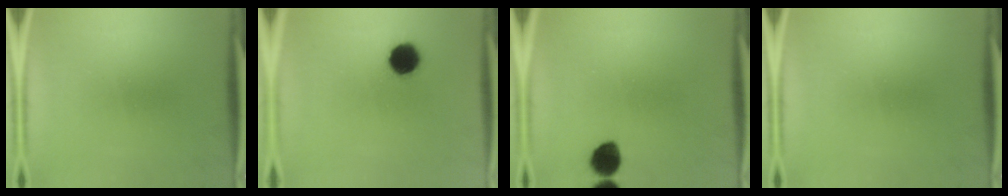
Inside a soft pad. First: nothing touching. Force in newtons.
{"total": 8.9}
{"total": 7.5}
{"total": 0.0}